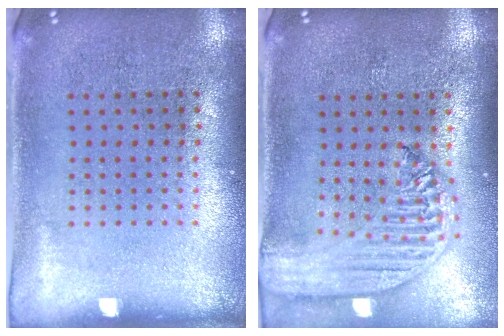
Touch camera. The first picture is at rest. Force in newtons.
{"total": 2.6, "press": 2.1, "slide": 1.5}